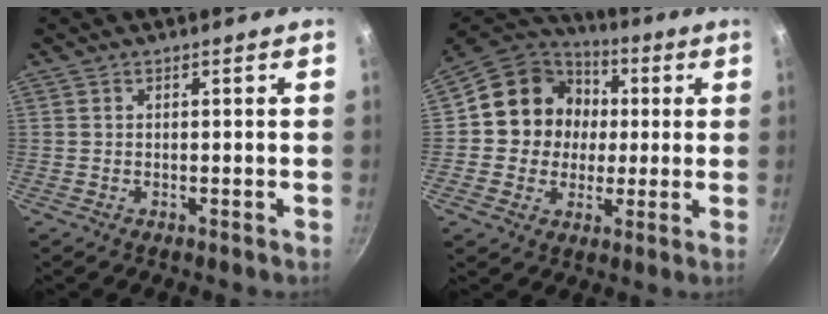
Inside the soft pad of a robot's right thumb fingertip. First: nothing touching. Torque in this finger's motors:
{"motor_torque": [-0.75, 1.17, 0.24, -0.16, 0.09]}